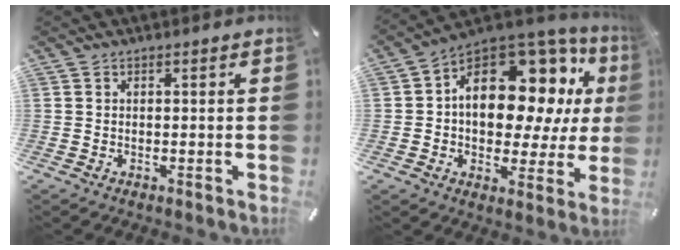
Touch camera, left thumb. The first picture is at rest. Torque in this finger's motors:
{"motor_torque": [1.07, 0.91, 1.19, -0.04, 0.25]}